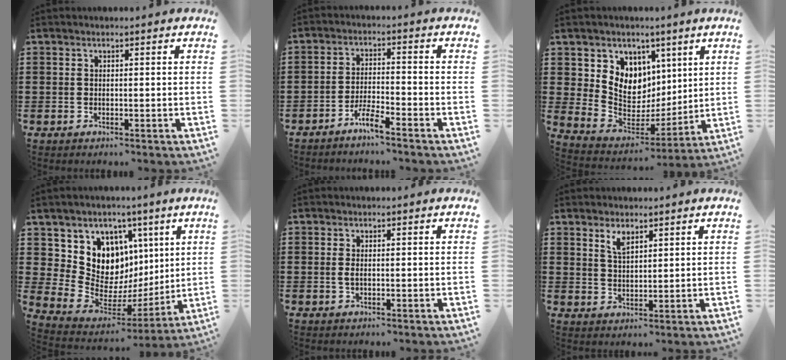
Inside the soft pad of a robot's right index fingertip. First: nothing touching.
{"total": 3.7, "force": [-3.3, 0.0, 1.9], "torque": [-0.043, 0.003, -0.065]}
{"total": 8.4, "force": [4.2, 7.1, 1.4], "torque": [-0.066, -0.048, 0.083]}
{"total": 10.7, "force": [4.2, 9.4, 2.9], "torque": [-0.080, -0.053, 0.087]}
{"total": 1.1, "force": [0.0, 0.3, 1.1], "torque": [-0.030, -0.004, -0.002]}
{"total": 2.8, "force": [2.1, 1.1, 1.6], "torque": [-0.036, 0.002, 0.039]}